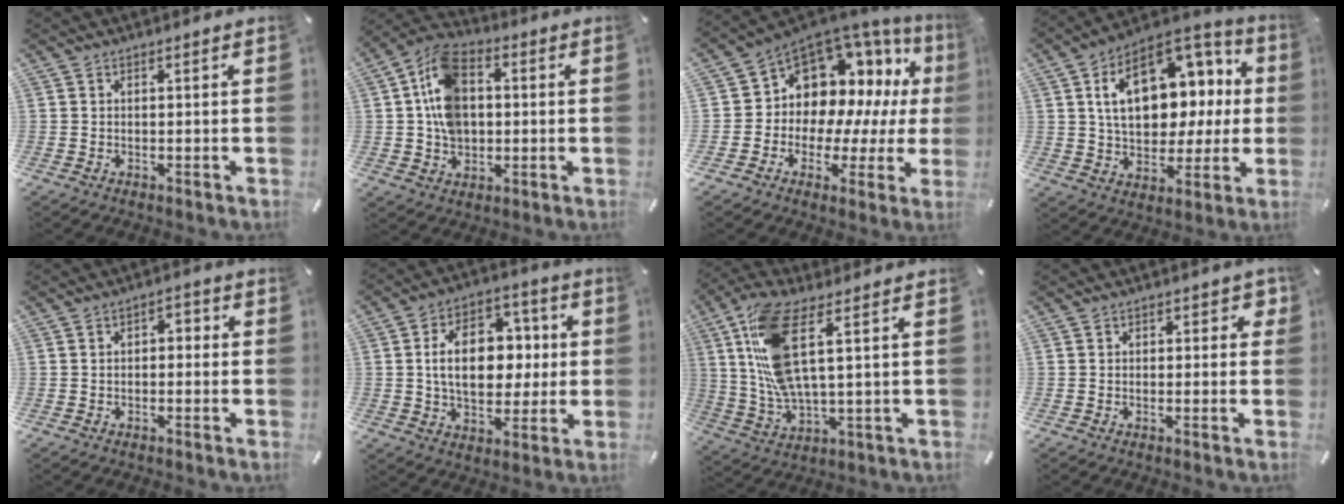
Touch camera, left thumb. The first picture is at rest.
{"total": 11.8, "force": [0.9, 9.2, 7.4], "torque": [-0.169, 0.013, 0.016]}
{"total": 11.0, "force": [4.7, 9.0, 4.2], "torque": [-0.076, -0.062, 0.096]}
{"total": 19.4, "force": [5.1, 13.4, 13.1], "torque": [-0.196, -0.019, 0.094]}
{"total": 2.4, "force": [-1.2, 1.4, 1.6], "torque": [-0.030, 0.011, -0.026]}
{"total": 15.8, "force": [0.9, 11.2, 11.2], "torque": [-0.185, 0.008, 0.016]}
{"total": 14.0, "force": [4.1, 4.5, 12.6], "torque": [-0.271, -0.011, 0.072]}
{"total": 2.2, "force": [-0.1, 1.6, 1.5], "torque": [-0.014, 0.004, -0.008]}